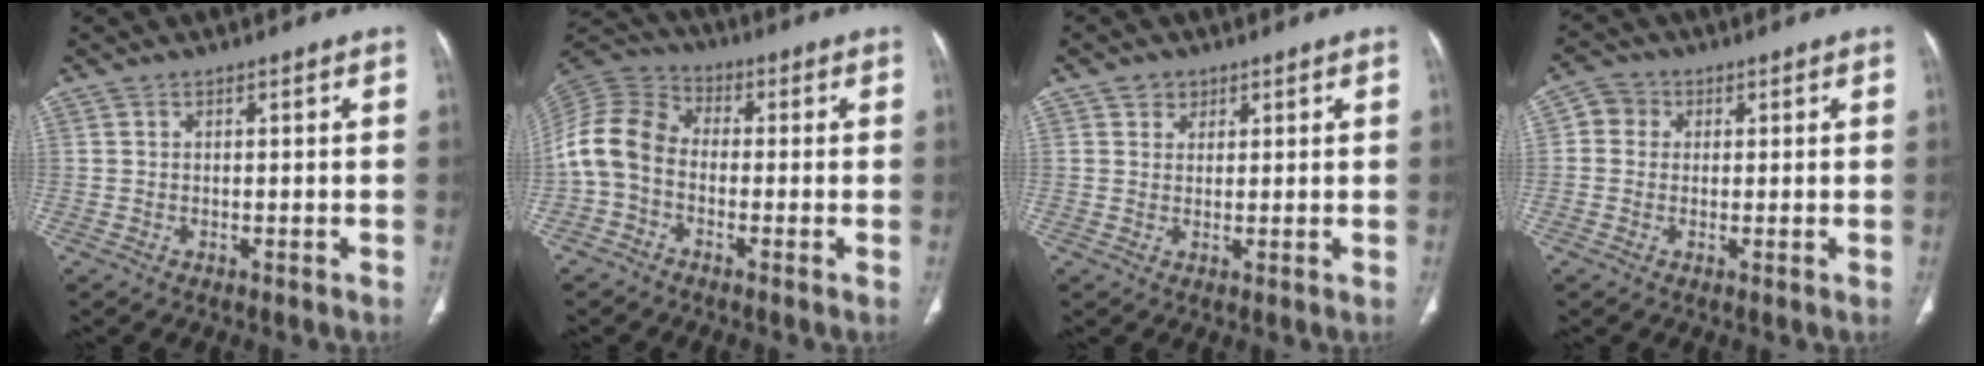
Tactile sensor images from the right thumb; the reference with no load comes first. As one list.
[{"total": 9.6, "force": [-1.9, 7.1, 6.2], "torque": [-0.120, 0.031, -0.055]}, {"total": 2.5, "force": [1.3, 2.0, 0.5], "torque": [0.009, -0.005, 0.016]}, {"total": 4.0, "force": [0.6, 3.7, 1.3], "torque": [-0.005, 0.005, 0.004]}]